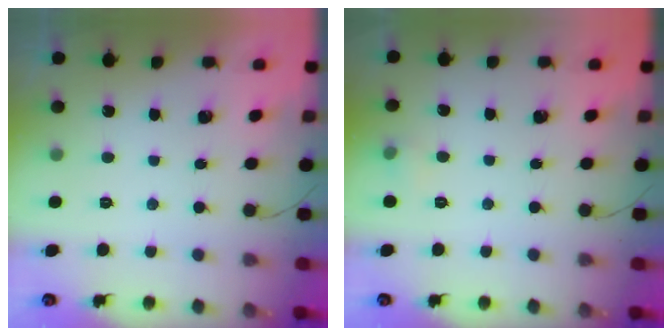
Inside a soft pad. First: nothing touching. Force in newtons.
{"total": 7.9, "press": 4.1, "slide": 6.8}